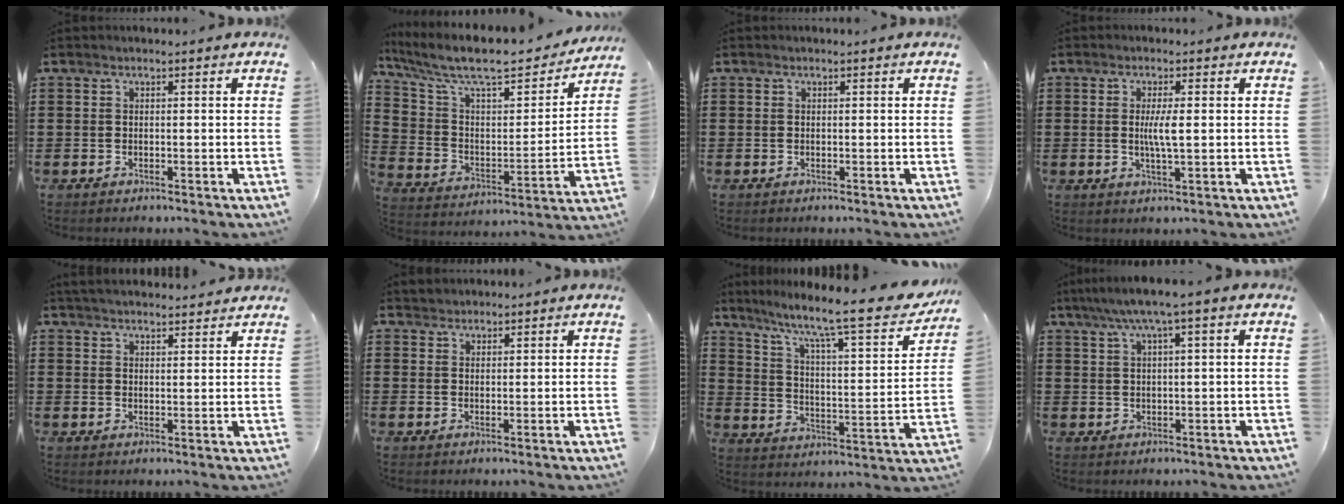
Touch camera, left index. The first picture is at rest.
{"total": 9.6, "force": [8.0, 2.3, 4.8], "torque": [-0.129, -0.054, 0.135]}
{"total": 0.0}
{"total": 3.8, "force": [0.4, 0.5, 3.8], "torque": [-0.072, -0.002, 0.004]}
{"total": 3.0, "force": [3.0, 0.2, 0.3], "torque": [-0.015, -0.003, 0.057]}
{"total": 1.6, "force": [1.4, 0.5, -0.2], "torque": [0.000, 0.002, 0.030]}
{"total": 10.2, "force": [8.0, 0.9, 6.3], "torque": [-0.129, -0.064, 0.121]}
{"total": 3.6, "force": [1.6, -0.1, 3.3], "torque": [-0.066, 0.000, 0.025]}